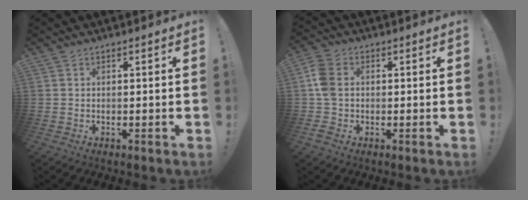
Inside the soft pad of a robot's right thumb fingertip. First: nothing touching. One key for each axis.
{"total": 8.8, "fx": 0.0, "fy": 6.4, "fz": 6.0, "tx": -0.122, "ty": 0.010, "tz": 0.006}